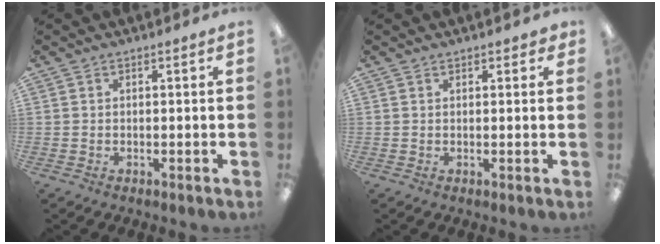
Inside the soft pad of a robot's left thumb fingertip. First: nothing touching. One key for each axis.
{"total": 1.3, "fx": 1.0, "fy": 0.7, "fz": 0.5, "tx": -0.002, "ty": -0.002, "tz": 0.017}